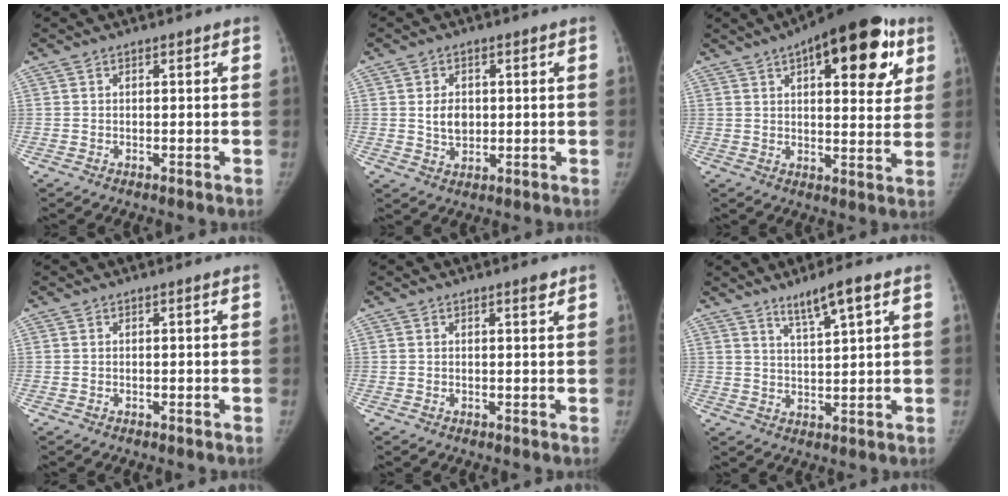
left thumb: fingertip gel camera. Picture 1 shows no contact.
{"total": 4.9, "force": [0.6, 3.7, 3.2], "torque": [-0.038, -0.006, 0.015]}
{"total": 21.1, "force": [9.6, 8.8, 16.6], "torque": [-0.195, -0.007, 0.129]}
{"total": 0.0}
{"total": 1.3, "force": [1.0, 0.4, 0.8], "torque": [-0.008, -0.006, 0.013]}
{"total": 6.2, "force": [4.0, 0.6, 4.7], "torque": [-0.082, -0.021, 0.074]}